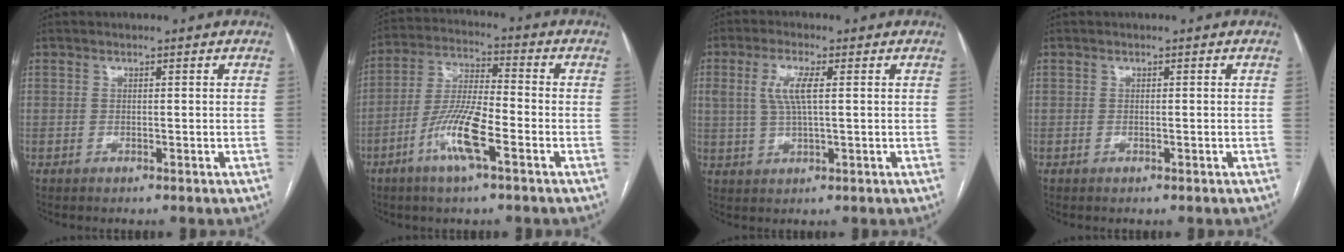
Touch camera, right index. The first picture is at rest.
{"total": 10.2, "force": [-4.6, 1.4, 9.1], "torque": [-0.184, -0.003, -0.089]}
{"total": 5.3, "force": [1.2, 1.1, 5.0], "torque": [-0.112, 0.004, 0.027]}
{"total": 0.0}